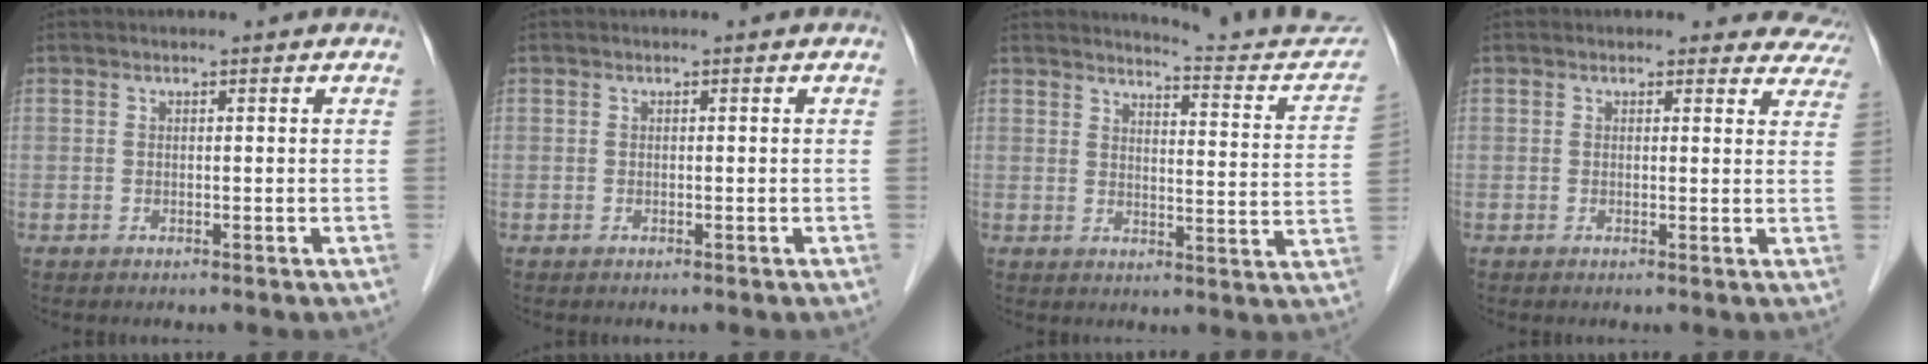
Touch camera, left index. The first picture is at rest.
{"total": 0.0}
{"total": 13.4, "force": [13.2, 0.5, 2.2], "torque": [-0.017, -0.071, 0.140]}
{"total": 6.7, "force": [6.0, 2.9, -0.4], "torque": [0.054, -0.016, 0.023]}